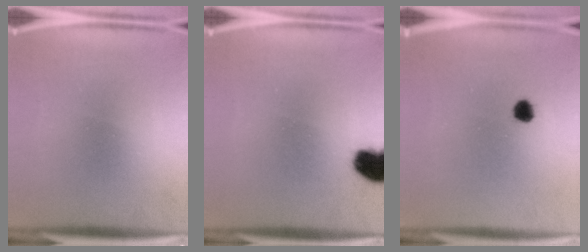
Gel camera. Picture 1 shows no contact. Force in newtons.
{"total": 9.6}
{"total": 2.4}